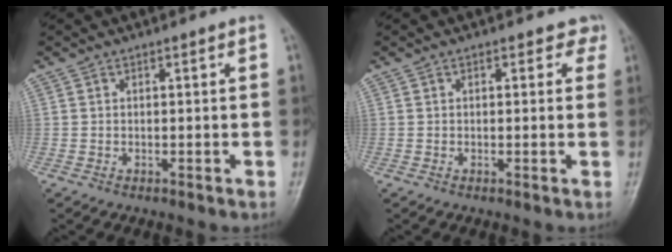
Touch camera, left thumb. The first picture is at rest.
{"total": 2.3, "force": [1.2, 1.7, 1.0], "torque": [0.016, -0.001, 0.007]}